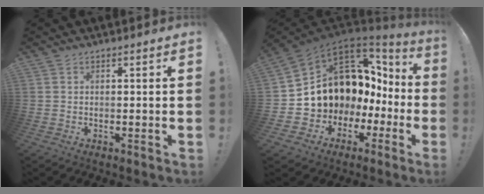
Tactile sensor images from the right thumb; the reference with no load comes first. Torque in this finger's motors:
{"motor_torque": [2.51, 2.50, 1.49, -1.20, 0.25]}